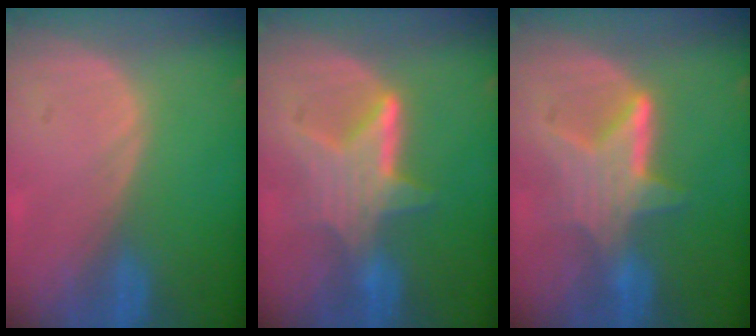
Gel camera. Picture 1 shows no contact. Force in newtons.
{"total": 6.2, "press": 6.1, "slide": 0.9}
{"total": 6.2, "press": 6.1, "slide": 0.9}